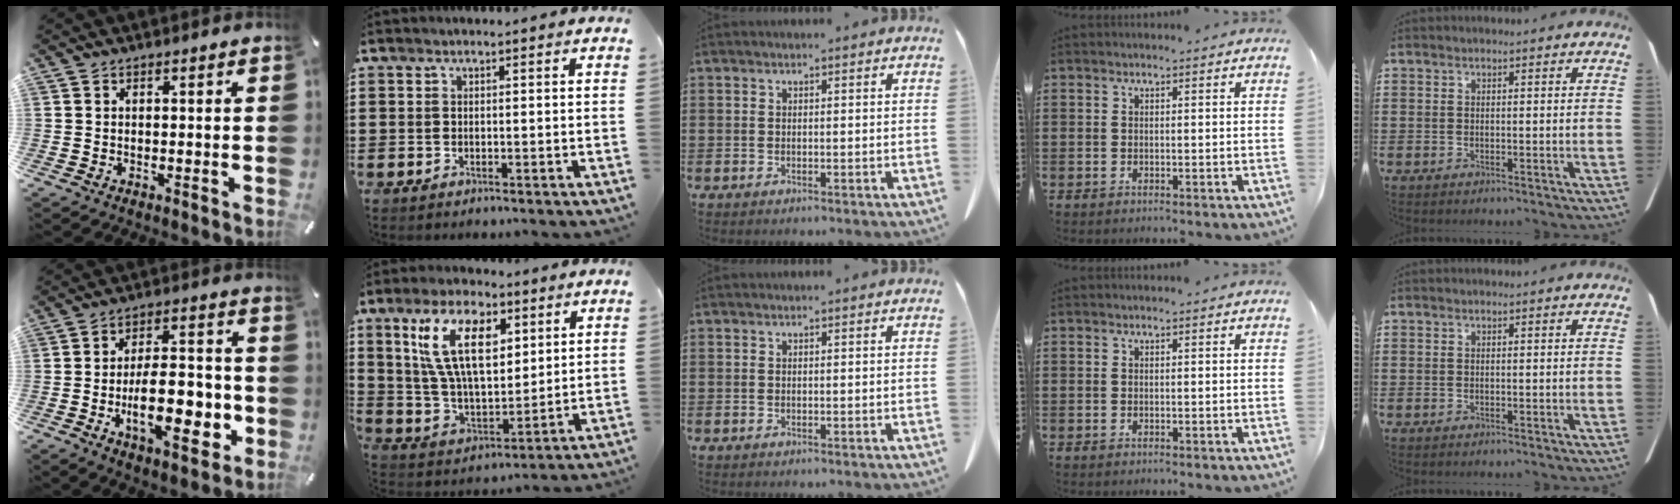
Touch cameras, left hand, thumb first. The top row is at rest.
{"thumb": {"total": 16.5, "force": [-4.3, 8.2, 13.7], "torque": [-0.209, 0.005, -0.069]}, "index": {"total": 14.0, "force": [6.6, 6.7, 10.4], "torque": [-0.227, 0.009, 0.122]}}